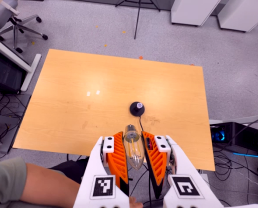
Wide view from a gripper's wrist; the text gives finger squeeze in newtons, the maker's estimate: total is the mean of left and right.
{"total": 19.1, "left": 20.3, "right": 17.9}